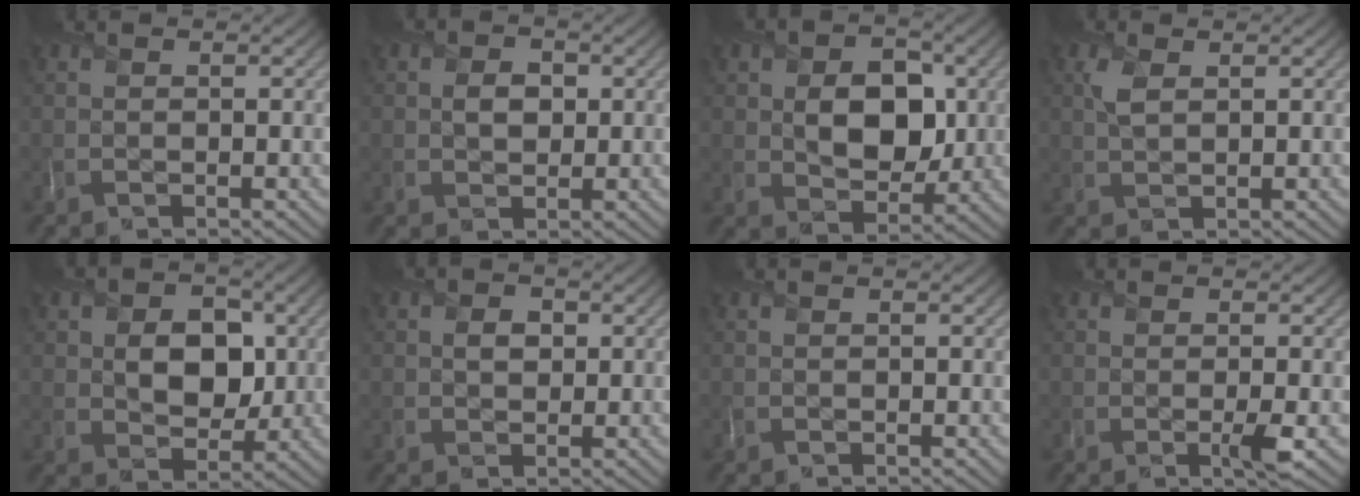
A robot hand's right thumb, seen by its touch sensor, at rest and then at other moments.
{"total": 2.3, "force": [0.2, 1.8, 1.5], "torque": [-0.030, -0.003, 0.001]}
{"total": 7.7, "force": [0.7, 5.5, 5.3], "torque": [-0.092, -0.001, 0.006]}
{"total": 2.3, "force": [1.0, 1.0, 1.8], "torque": [-0.052, 0.005, 0.020]}
{"total": 6.8, "force": [0.6, 5.0, 4.6], "torque": [-0.081, -0.002, 0.002]}
{"total": 1.9, "force": [0.3, 1.5, 1.1], "torque": [-0.022, -0.003, 0.001]}
{"total": 0.0}
{"total": 1.7, "force": [-0.3, 0.1, 1.7], "torque": [-0.030, -0.003, -0.010]}